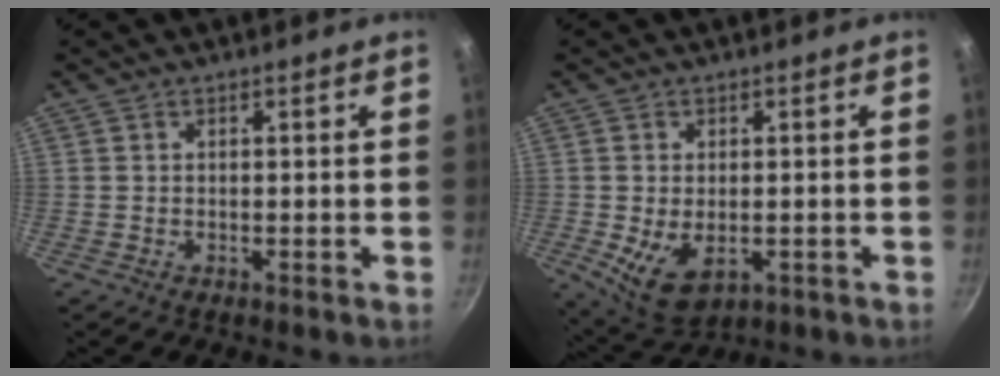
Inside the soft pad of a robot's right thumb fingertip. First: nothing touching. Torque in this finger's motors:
{"motor_torque": [-0.27, 0.70, 0.53, 0.59, 0.07]}